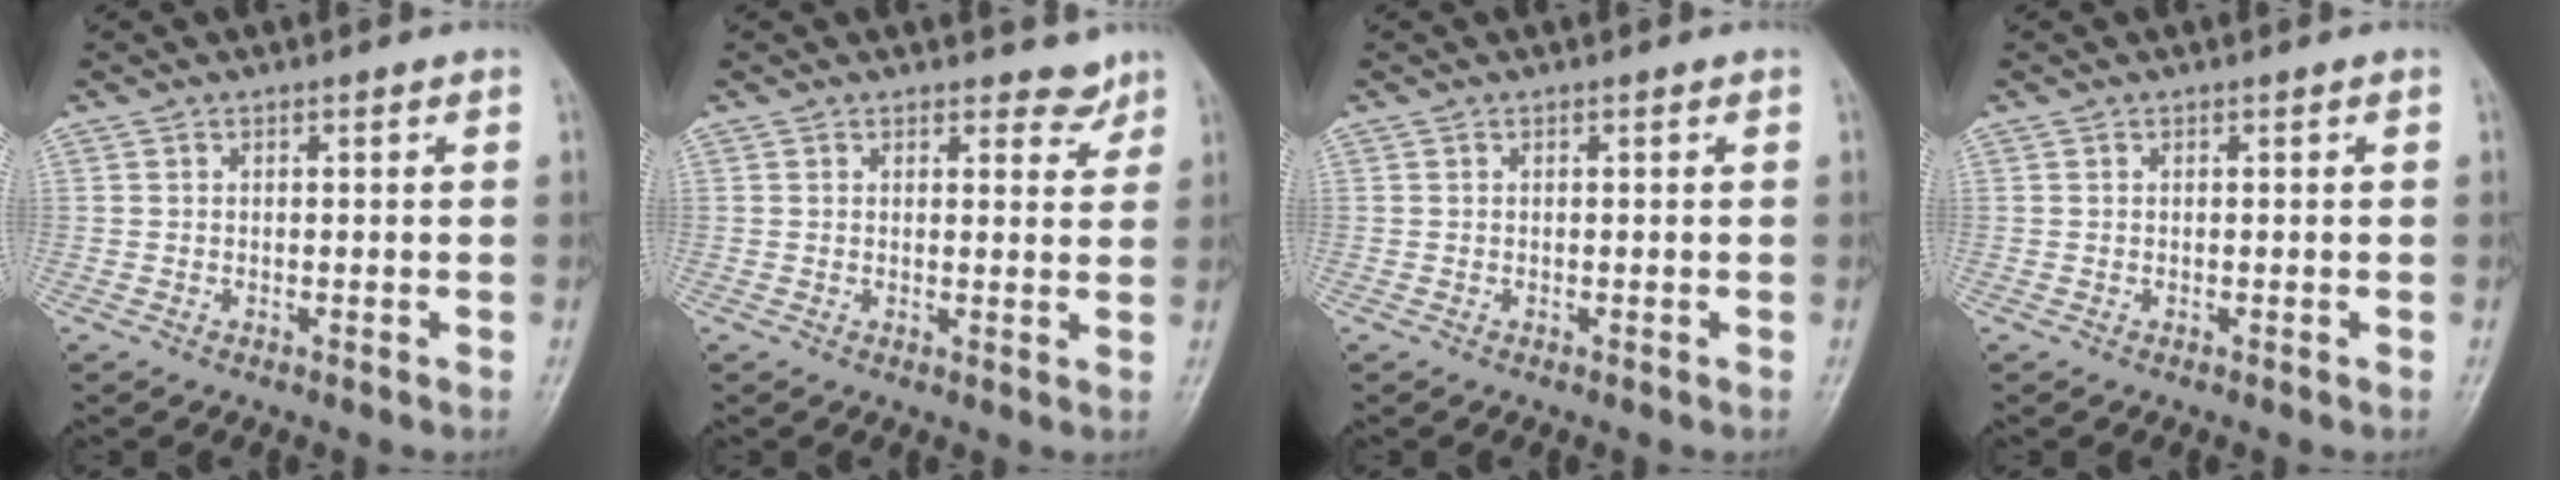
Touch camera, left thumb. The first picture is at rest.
{"total": 2.9, "force": [2.5, 1.4, 0.6], "torque": [0.009, -0.020, 0.026]}
{"total": 0.0}
{"total": 0.0}